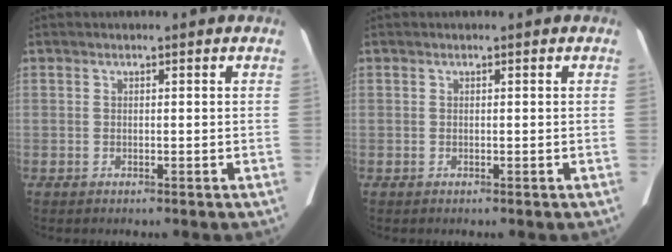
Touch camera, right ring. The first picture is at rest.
{"total": 0.0}